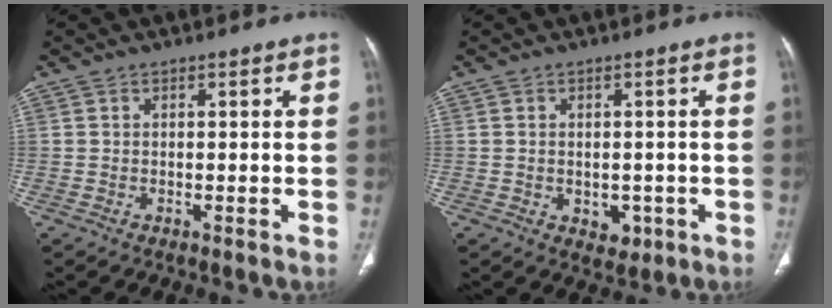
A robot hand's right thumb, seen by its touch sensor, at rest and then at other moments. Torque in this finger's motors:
{"motor_torque": [-0.35, 0.35, -0.49, 0.08, -0.05]}